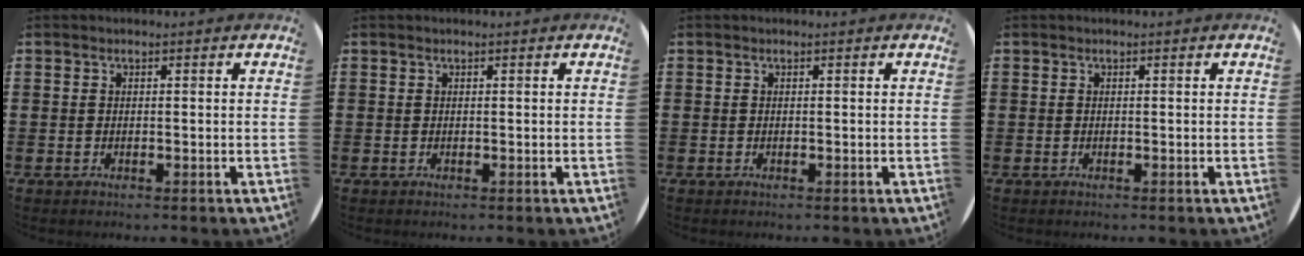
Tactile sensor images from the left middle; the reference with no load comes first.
{"total": 0.0}
{"total": 0.0}
{"total": 0.0}